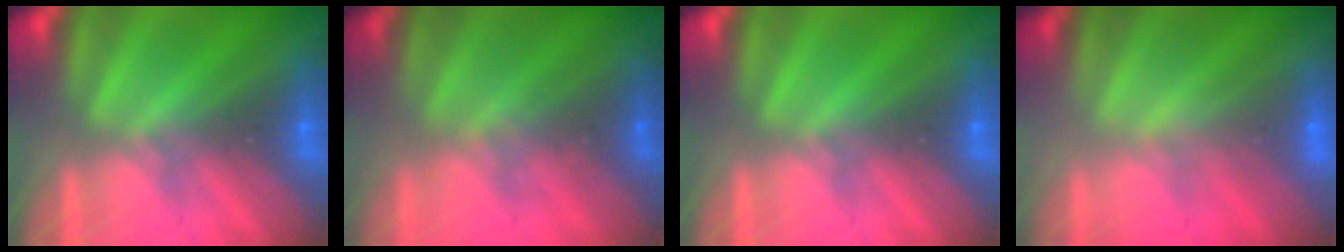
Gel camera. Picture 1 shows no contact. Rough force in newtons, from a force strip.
{"total": 1.5}
{"total": 0.0}
{"total": 2.2}